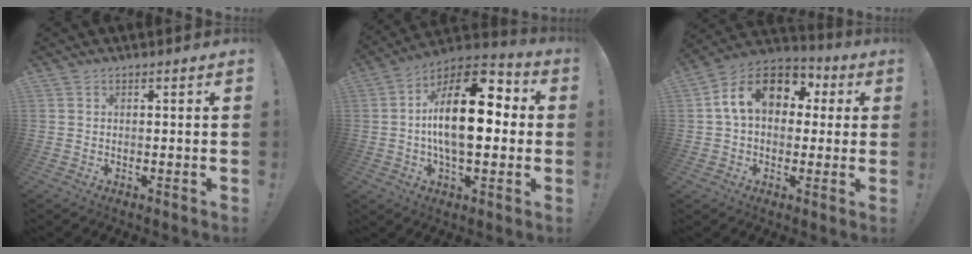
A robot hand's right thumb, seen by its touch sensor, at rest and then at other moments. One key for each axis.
{"total": 21.1, "fx": 1.3, "fy": 10.1, "fz": 18.5, "tx": -0.303, "ty": 0.002, "tz": 0.013}
{"total": 16.2, "fx": 4.3, "fy": 11.2, "fz": 10.9, "tx": -0.174, "ty": 0.011, "tz": 0.080}